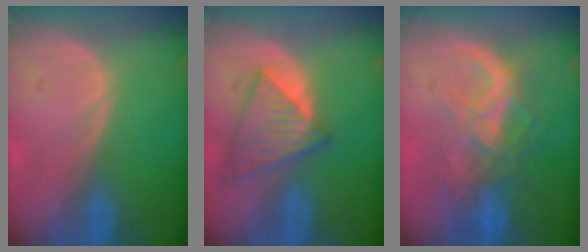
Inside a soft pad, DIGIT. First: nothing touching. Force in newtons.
{"total": 7.2, "press": 7.0, "slide": 1.7}
{"total": 8.4, "press": 7.6, "slide": 3.7}